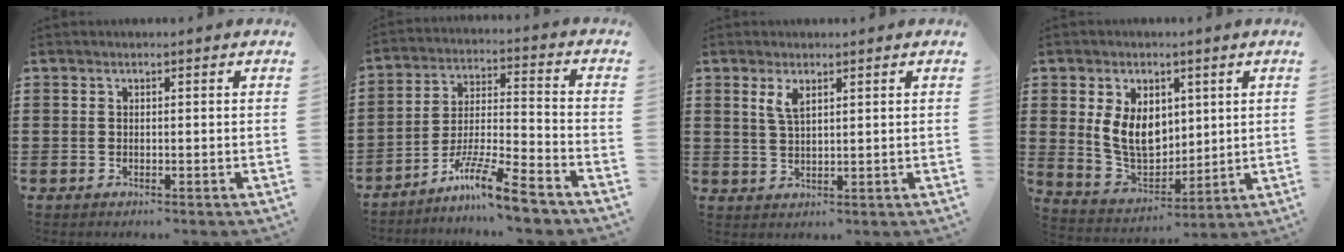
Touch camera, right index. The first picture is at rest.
{"total": 9.9, "force": [-8.2, 0.2, 5.6], "torque": [-0.103, 0.010, -0.160]}
{"total": 2.9, "force": [1.5, 0.9, 2.2], "torque": [-0.048, 0.004, 0.026]}
{"total": 8.5, "force": [1.9, 6.1, 5.6], "torque": [-0.136, 0.006, 0.034]}